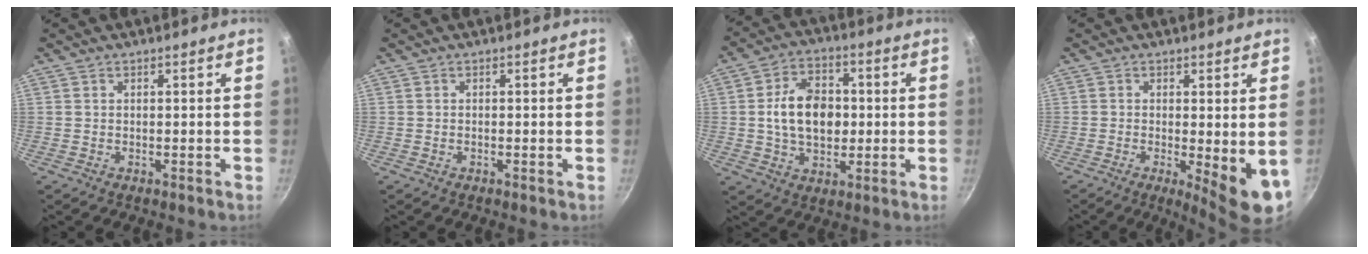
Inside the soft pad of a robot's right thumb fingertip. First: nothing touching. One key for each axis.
{"total": 0.0}
{"total": 12.3, "fx": 0.3, "fy": 8.6, "fz": 8.8, "tx": -0.122, "ty": 0.012, "tz": 0.001}
{"total": 8.2, "fx": -1.3, "fy": 2.0, "fz": 7.9, "tx": -0.099, "ty": -0.011, "tz": -0.010}